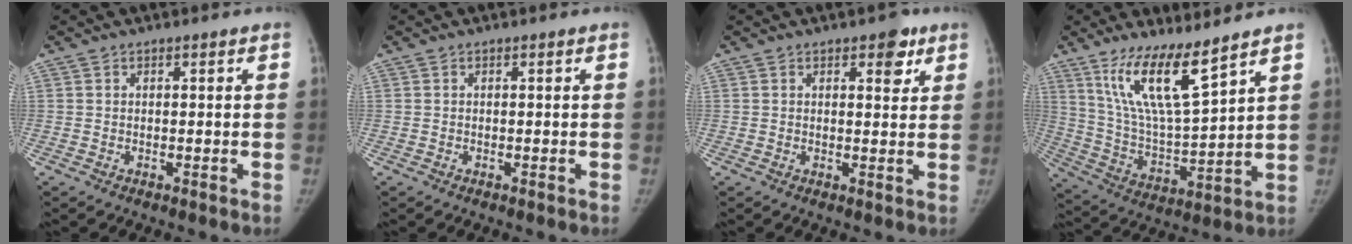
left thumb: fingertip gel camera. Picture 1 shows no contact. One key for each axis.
{"total": 0.0}
{"total": 4.2, "fx": 2.4, "fy": 2.2, "fz": 2.7, "tx": -0.011, "ty": -0.010, "tz": 0.027}
{"total": 14.3, "fx": 9.6, "fy": 2.6, "fz": 10.3, "tx": -0.179, "ty": -0.065, "tz": 0.198}